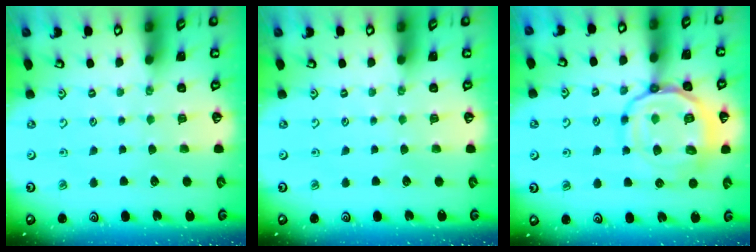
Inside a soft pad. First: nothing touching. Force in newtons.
{"total": 0.0}
{"total": 18.3, "press": 18.2, "slide": 1.9}